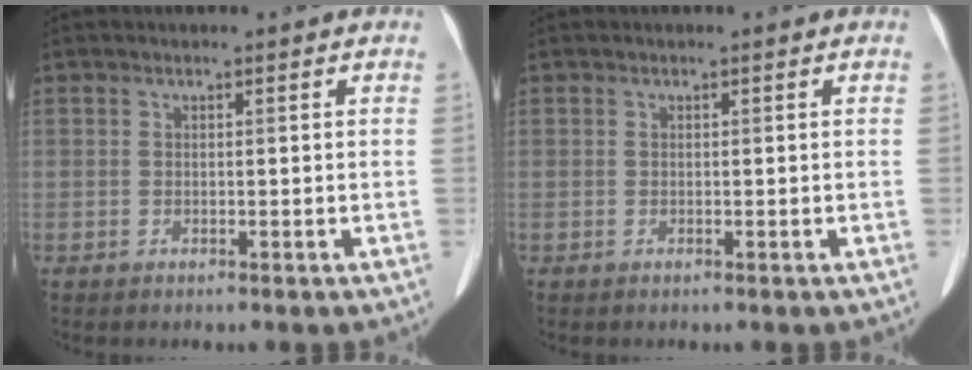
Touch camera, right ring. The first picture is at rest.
{"total": 0.0}